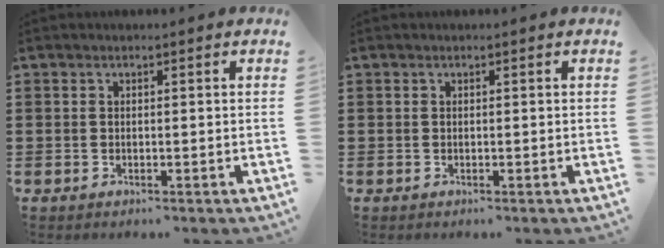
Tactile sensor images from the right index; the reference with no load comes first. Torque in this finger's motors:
{"motor_torque": [0.00, 0.00, 0.00, 0.00]}